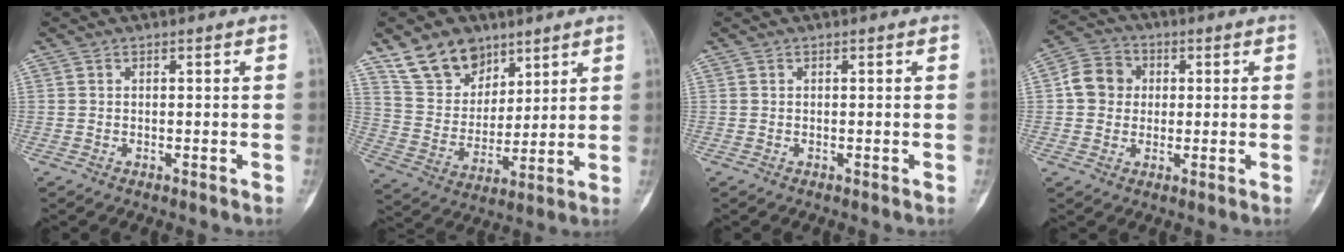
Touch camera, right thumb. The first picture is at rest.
{"total": 12.6, "force": [8.7, 8.0, 4.3], "torque": [-0.043, -0.046, 0.170]}
{"total": 0.0}
{"total": 7.3, "force": [0.6, 6.6, 3.2], "torque": [-0.039, 0.013, -0.001]}